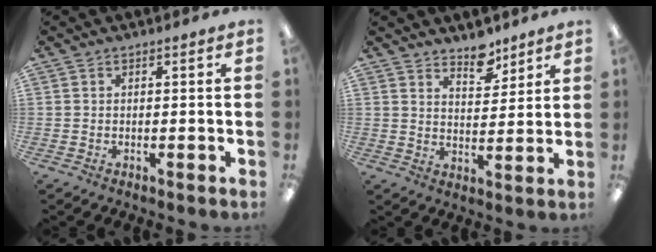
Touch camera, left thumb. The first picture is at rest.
{"total": 7.1, "force": [5.8, 3.3, 2.5], "torque": [-0.017, -0.041, 0.101]}